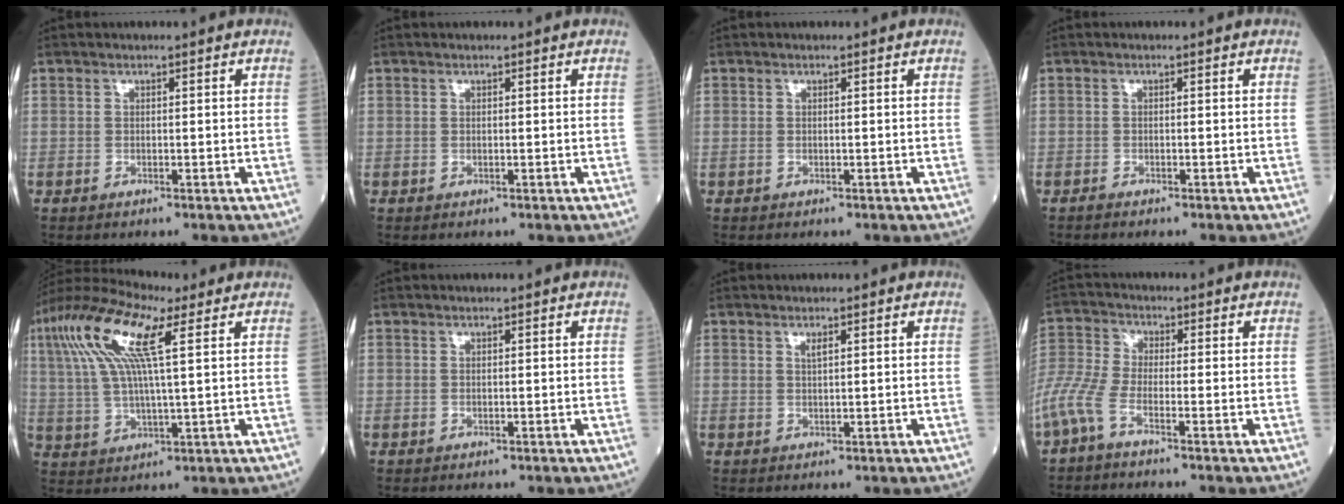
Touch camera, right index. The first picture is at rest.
{"total": 0.0}
{"total": 0.0}
{"total": 0.6, "force": [-0.6, 0.0, 0.0], "torque": [-0.002, 0.000, -0.013]}
{"total": 13.8, "force": [5.5, 2.4, 12.4], "torque": [-0.265, 0.029, 0.099]}
{"total": 0.0}
{"total": 0.9, "force": [0.5, 0.1, 0.7], "torque": [-0.016, -0.003, 0.010]}
{"total": 6.3, "force": [-3.9, 1.0, 4.8], "torque": [-0.129, 0.000, -0.091]}